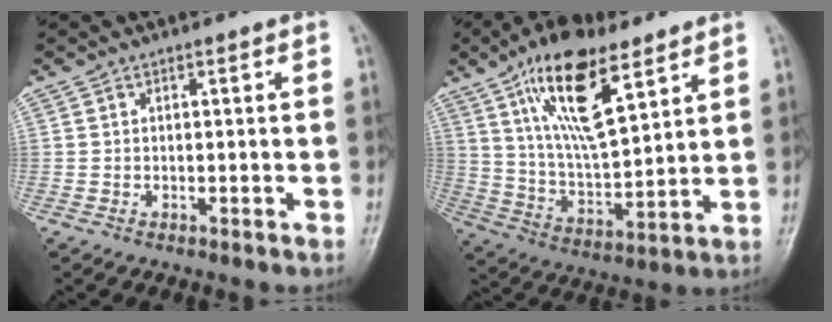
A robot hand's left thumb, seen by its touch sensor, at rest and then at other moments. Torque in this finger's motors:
{"motor_torque": [1.00, 1.28, 1.94, -0.84, 0.48]}